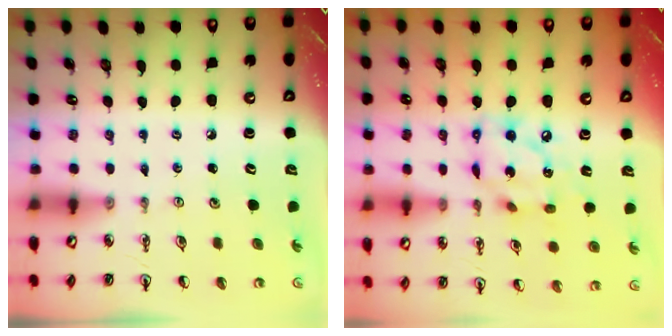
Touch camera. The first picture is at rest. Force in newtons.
{"total": 13.3, "press": 13.2, "slide": 0.8}